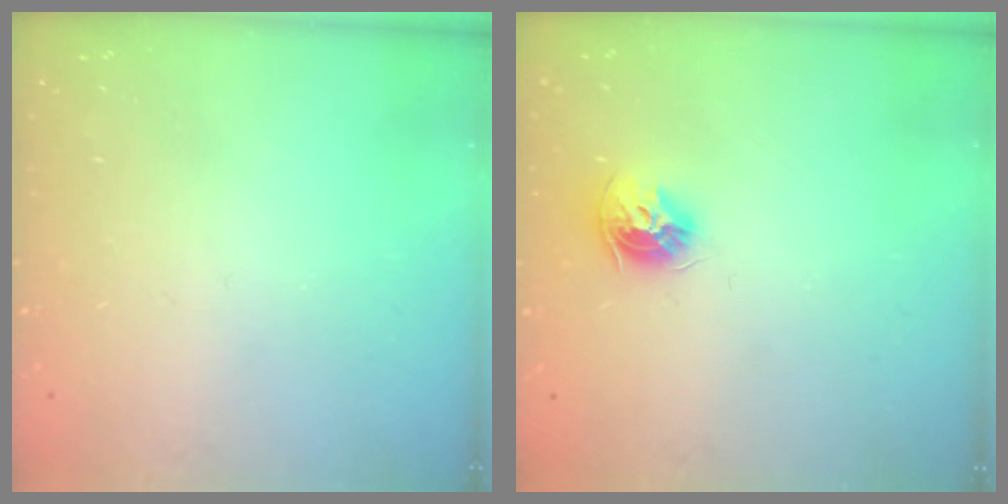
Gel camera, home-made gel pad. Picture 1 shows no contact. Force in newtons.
{"total": 8.9, "press": 8.8, "slide": 1.2}